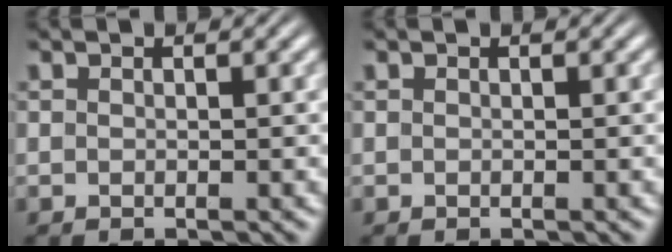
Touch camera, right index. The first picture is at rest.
{"total": 0.0}